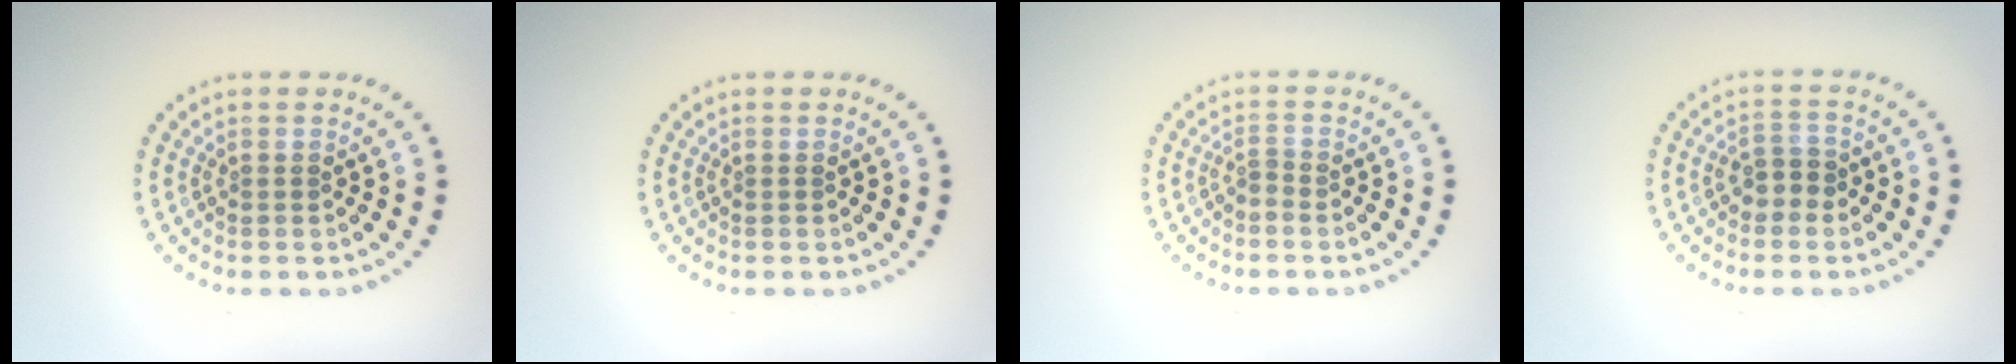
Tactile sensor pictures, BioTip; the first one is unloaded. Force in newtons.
{"total": 0.0}
{"total": 0.8, "press": 0.3, "slide": 0.7}
{"total": 2.0, "press": 1.9, "slide": 0.6}